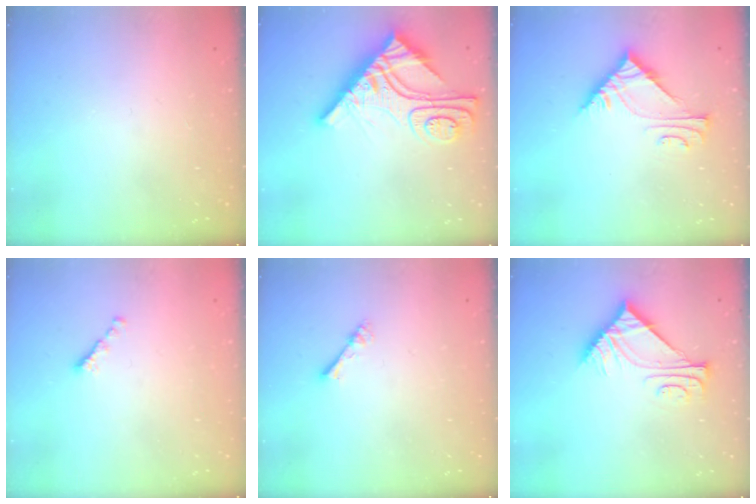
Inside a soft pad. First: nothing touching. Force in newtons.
{"total": 17.0, "press": 16.9, "slide": 1.4}
{"total": 7.3, "press": 7.3, "slide": 0.5}
{"total": 1.5, "press": 1.4, "slide": 0.5}
{"total": 2.4, "press": 2.4, "slide": 0.2}
{"total": 7.7, "press": 7.7, "slide": 0.1}